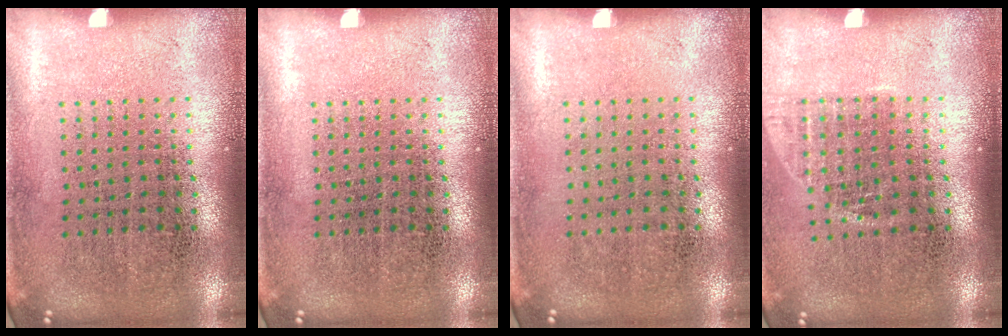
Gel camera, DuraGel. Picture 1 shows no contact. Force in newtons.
{"total": 0.0}
{"total": 0.0}
{"total": 1.0, "press": 0.9, "slide": 0.4}